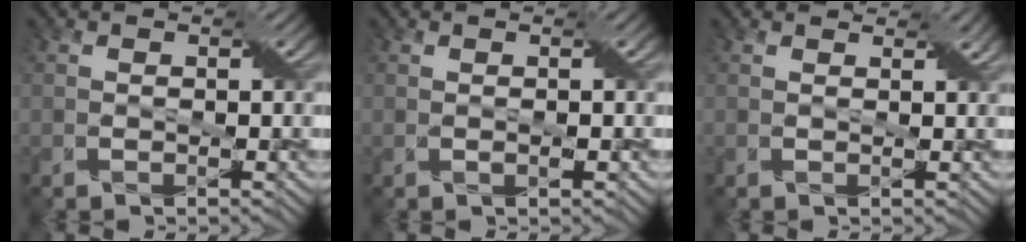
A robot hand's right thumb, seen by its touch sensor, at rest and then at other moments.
{"total": 1.0, "force": [0.1, 0.0, 1.0], "torque": [-0.020, 0.004, 0.002]}
{"total": 1.3, "force": [1.1, 0.3, 0.5], "torque": [-0.013, -0.003, 0.018]}